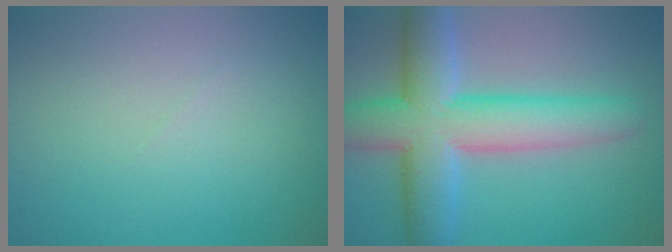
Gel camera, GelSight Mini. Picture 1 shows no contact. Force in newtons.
{"total": 9.1, "press": 9.1, "slide": 0.3}